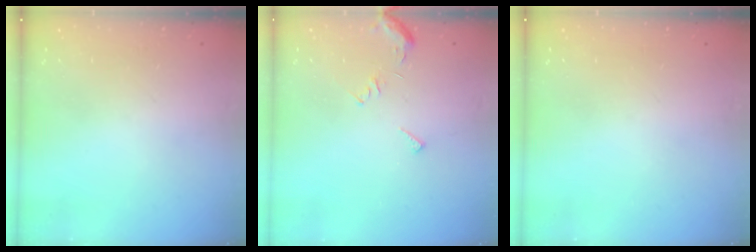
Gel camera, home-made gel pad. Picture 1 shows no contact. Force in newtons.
{"total": 5.8, "press": 5.8, "slide": 0.5}
{"total": 0.0}